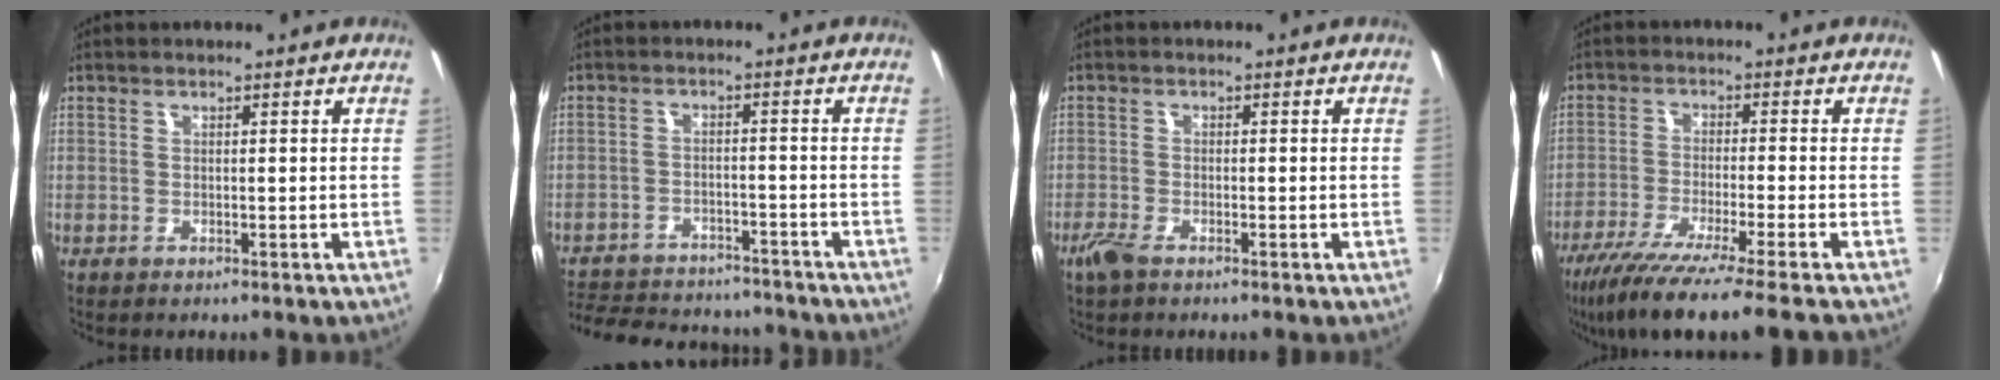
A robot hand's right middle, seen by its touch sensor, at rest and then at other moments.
{"total": 20.1, "force": [-17.1, 7.5, 7.6], "torque": [-0.174, 0.007, -0.231]}
{"total": 3.1, "force": [-2.3, 1.0, 1.8], "torque": [-0.050, -0.007, -0.047]}
{"total": 13.6, "force": [-11.0, -1.3, 7.9], "torque": [-0.160, -0.046, -0.186]}